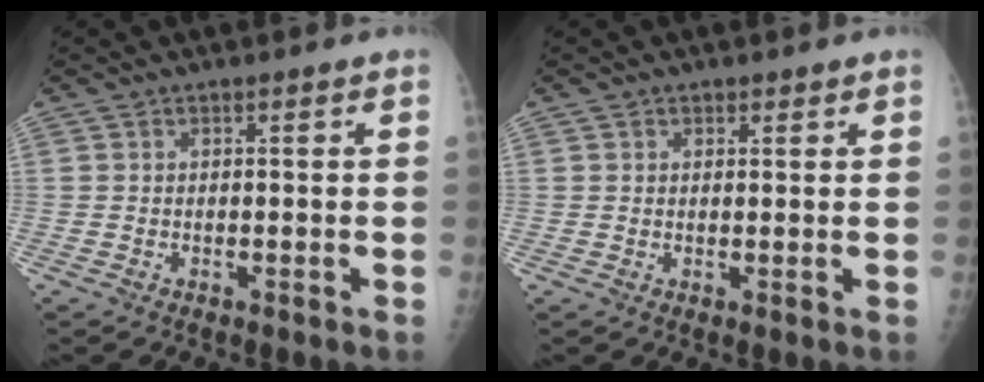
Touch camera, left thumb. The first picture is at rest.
{"total": 1.5, "force": [0.9, 1.2, -0.1], "torque": [0.023, -0.003, 0.005]}